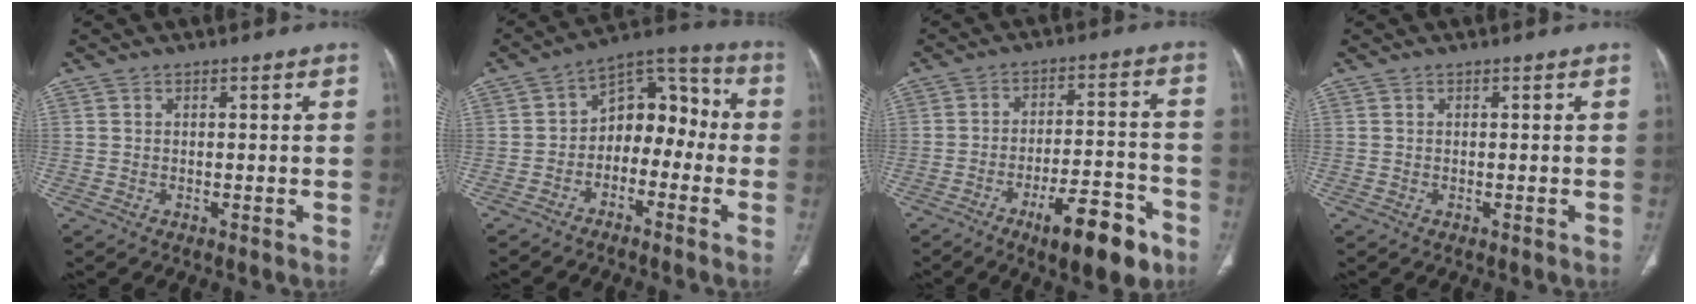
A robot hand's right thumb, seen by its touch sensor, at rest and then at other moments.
{"total": 11.3, "force": [-2.3, 7.9, 7.8], "torque": [-0.069, 0.057, -0.052]}
{"total": 13.5, "force": [-7.9, 4.4, 10.0], "torque": [-0.134, 0.051, -0.115]}
{"total": 0.0}